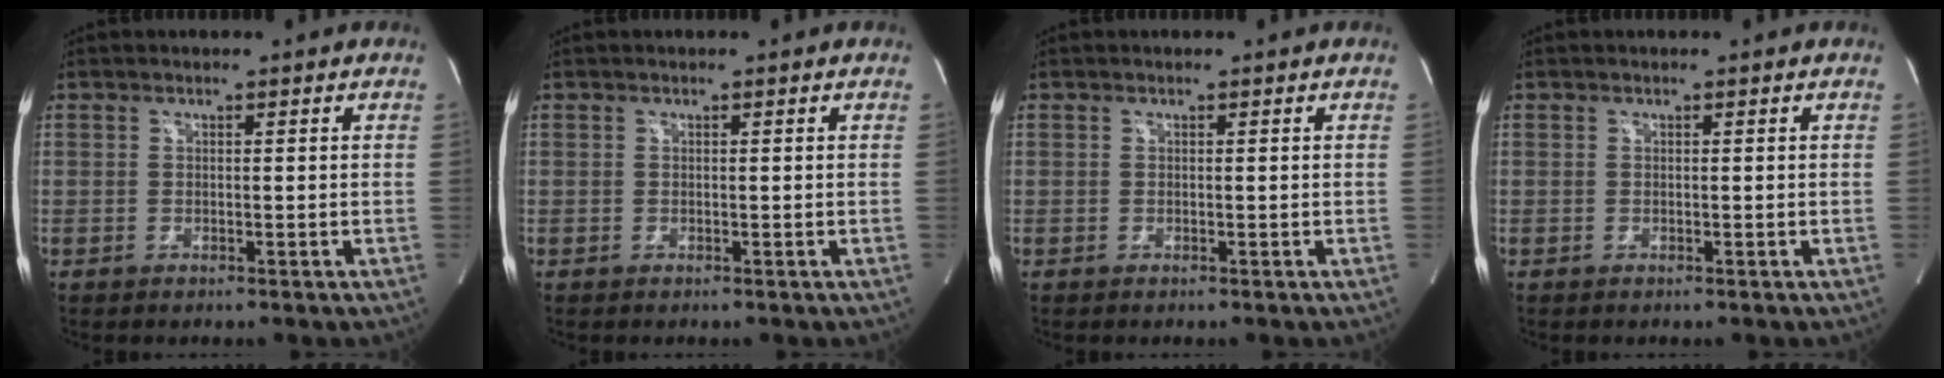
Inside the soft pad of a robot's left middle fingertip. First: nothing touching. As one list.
[{"total": 0.0}, {"total": 0.0}, {"total": 0.0}]